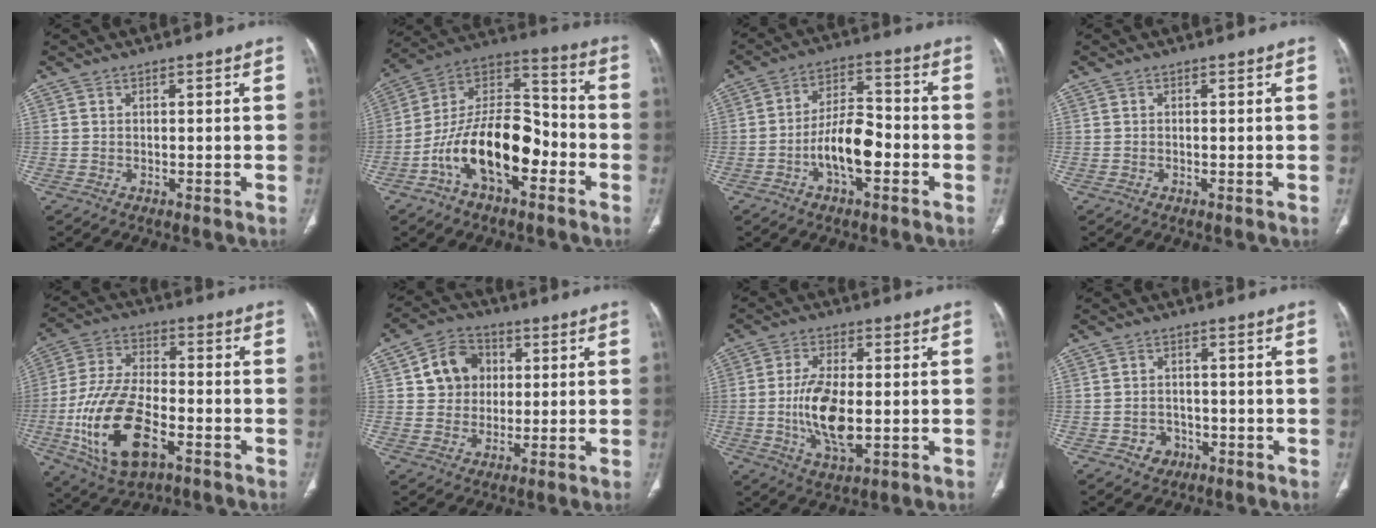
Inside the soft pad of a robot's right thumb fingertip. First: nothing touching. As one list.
[{"total": 18.8, "force": [-7.0, 9.7, 14.5], "torque": [-0.231, 0.070, -0.125]}, {"total": 10.3, "force": [-3.5, 4.6, 8.5], "torque": [-0.141, 0.035, -0.065]}, {"total": 0.0}, {"total": 18.5, "force": [-6.5, 9.3, 14.6], "torque": [-0.288, 0.019, -0.112]}, {"total": 9.4, "force": [2.0, 8.2, 4.1], "torque": [-0.034, 0.004, 0.030]}, {"total": 11.4, "force": [-1.3, 5.2, 10.1], "torque": [-0.194, -0.005, -0.021]}, {"total": 3.8, "force": [-1.6, 3.2, 1.2], "torque": [-0.001, 0.014, -0.021]}]